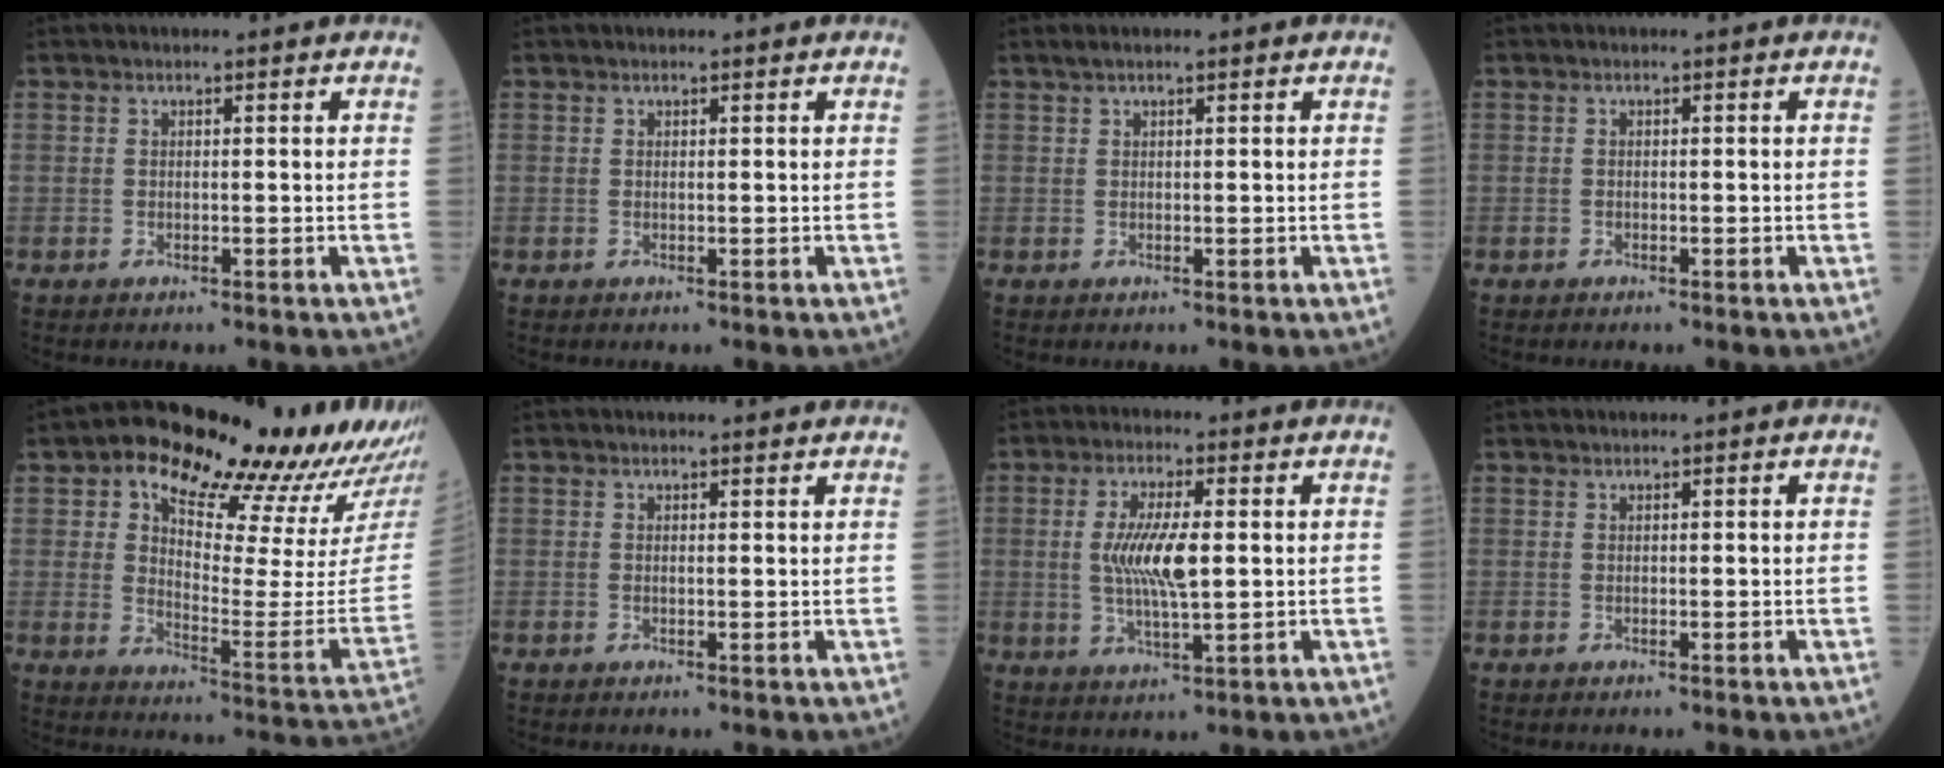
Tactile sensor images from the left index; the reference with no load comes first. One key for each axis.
{"total": 0.6, "fx": 0.6, "fy": 0.1, "fz": 0.3, "tx": -0.010, "ty": 0.007, "tz": 0.009}
{"total": 2.1, "fx": 1.7, "fy": 0.4, "fz": 1.3, "tx": -0.024, "ty": 0.027, "tz": 0.030}
{"total": 0.0}
{"total": 22.0, "fx": 17.2, "fy": 4.1, "fz": 13.1, "tx": -0.190, "ty": -0.029, "tz": 0.229}
{"total": 1.5, "fx": 1.5, "fy": 0.1, "fz": 0.2, "tx": -0.013, "ty": -0.001, "tz": 0.016}
{"total": 7.8, "fx": 0.6, "fy": 1.5, "fz": 7.7, "tx": -0.161, "ty": -0.003, "tz": 0.016}
{"total": 0.0}